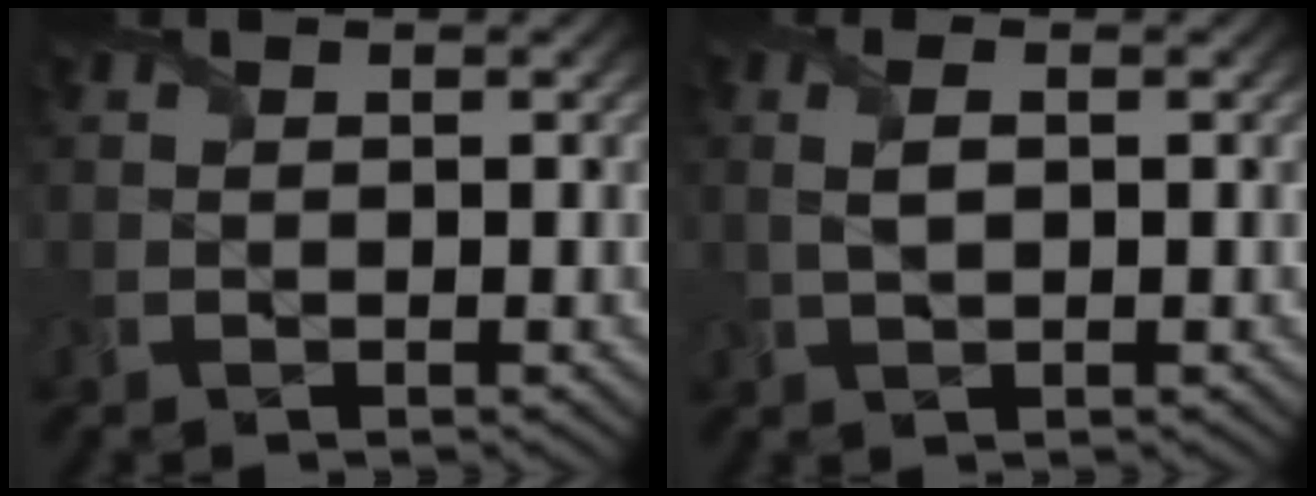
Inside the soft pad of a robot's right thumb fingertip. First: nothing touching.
{"total": 2.3, "force": [0.4, 0.8, 2.1], "torque": [-0.052, 0.003, 0.008]}